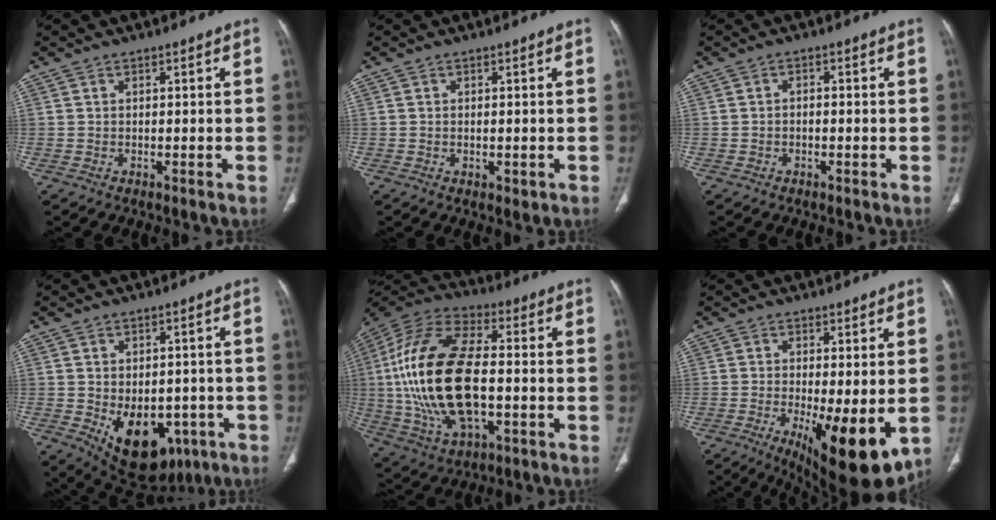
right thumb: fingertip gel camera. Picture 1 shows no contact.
{"total": 1.4, "force": [-0.2, 0.9, 1.1], "torque": [-0.019, -0.005, 0.002]}
{"total": 1.0, "force": [-0.4, 0.7, 0.7], "torque": [-0.009, 0.005, -0.007]}
{"total": 15.0, "force": [-5.1, 9.7, 10.2], "torque": [-0.123, 0.006, -0.048]}
{"total": 25.2, "force": [-1.4, 12.6, 21.8], "torque": [-0.454, 0.009, -0.024]}
{"total": 14.1, "force": [-3.7, 4.4, 12.9], "torque": [-0.178, -0.026, -0.040]}